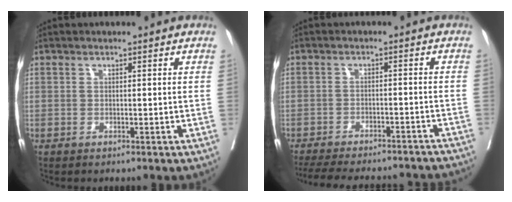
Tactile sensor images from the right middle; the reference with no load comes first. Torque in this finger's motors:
{"motor_torque": [1.00, -1.14, 0.10, 0.05]}